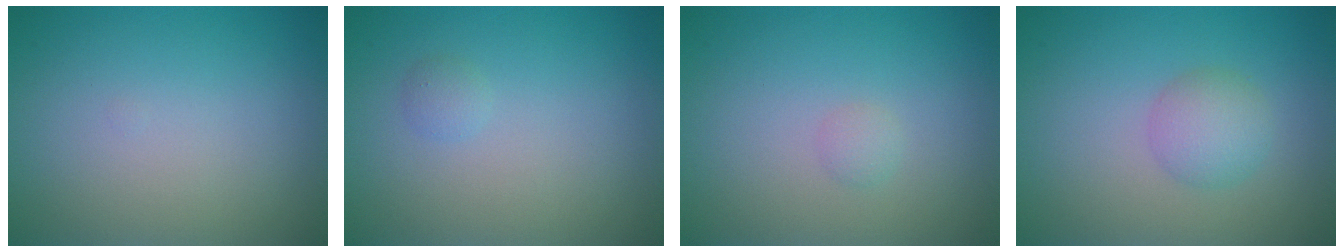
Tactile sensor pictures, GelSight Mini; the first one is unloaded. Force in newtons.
{"total": 0.8, "press": 0.8, "slide": 0.0}
{"total": 0.7, "press": 0.7, "slide": 0.0}
{"total": 2.5, "press": 2.4, "slide": 0.2}